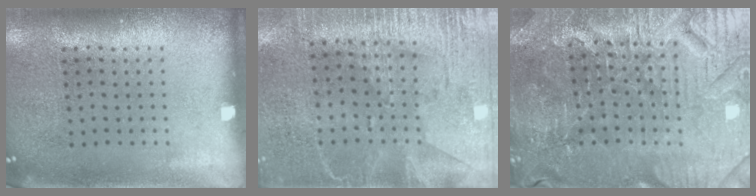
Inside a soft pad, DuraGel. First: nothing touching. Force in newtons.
{"total": 2.9, "press": 2.6, "slide": 1.4}
{"total": 4.0, "press": 4.0, "slide": 0.7}